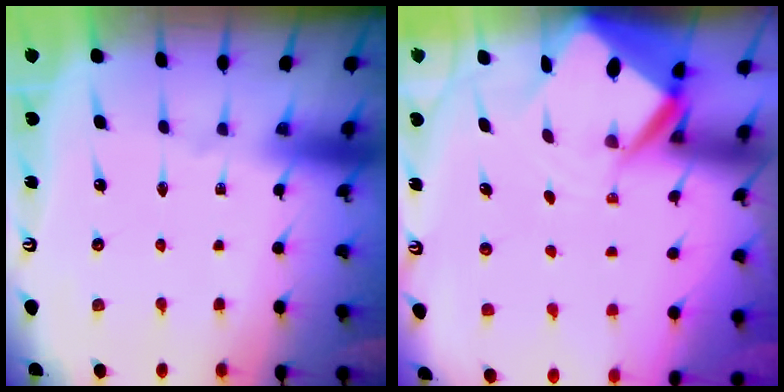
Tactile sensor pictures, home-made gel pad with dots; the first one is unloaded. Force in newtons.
{"total": 6.4, "press": 6.3, "slide": 0.7}